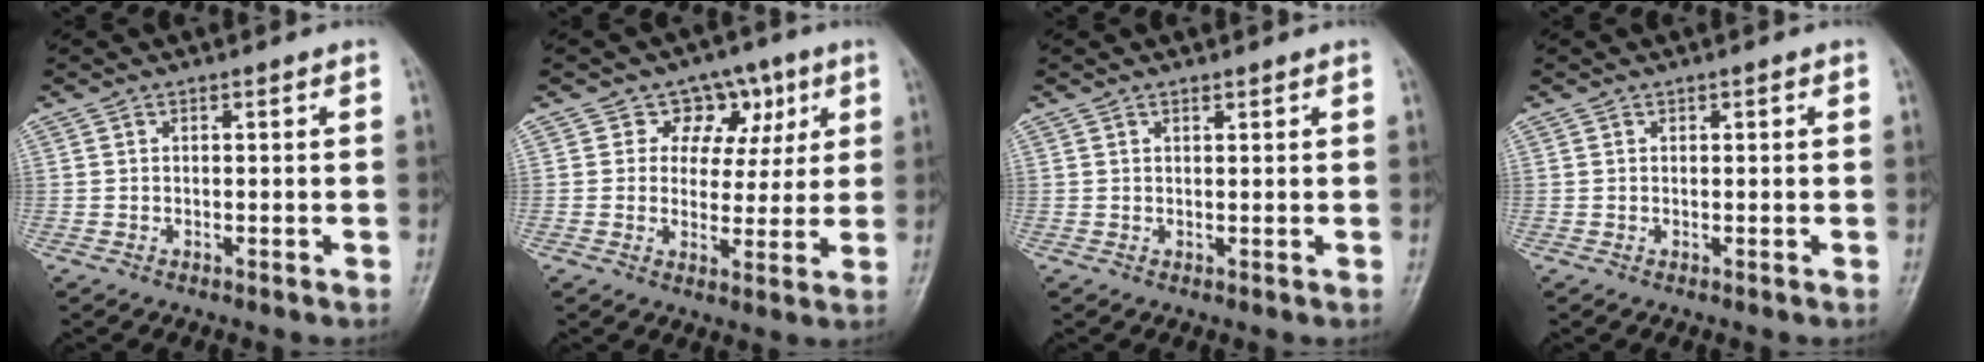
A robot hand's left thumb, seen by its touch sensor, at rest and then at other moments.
{"total": 8.3, "force": [3.9, 6.8, 2.8], "torque": [0.010, -0.006, 0.053]}
{"total": 0.9, "force": [0.7, 0.4, 0.3], "torque": [-0.004, -0.005, 0.011]}
{"total": 0.5, "force": [0.3, 0.4, 0.3], "torque": [0.002, -0.001, 0.003]}